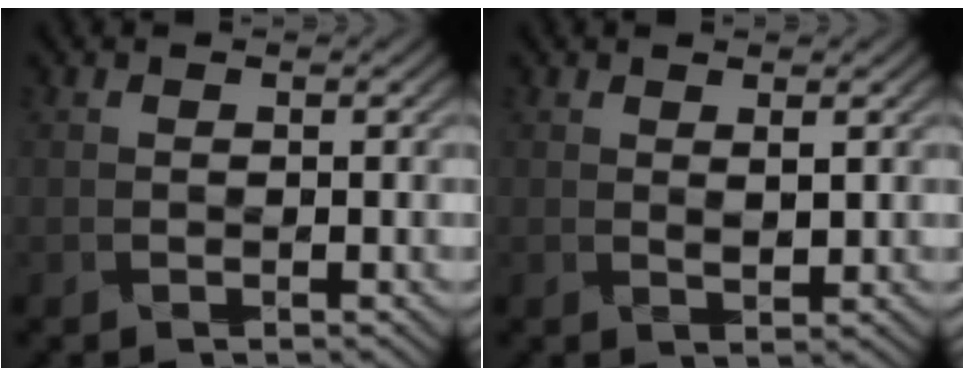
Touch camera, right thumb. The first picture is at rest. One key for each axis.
{"total": 1.4, "fx": 0.8, "fy": 0.4, "fz": 1.1, "tx": -0.027, "ty": -0.006, "tz": 0.016}